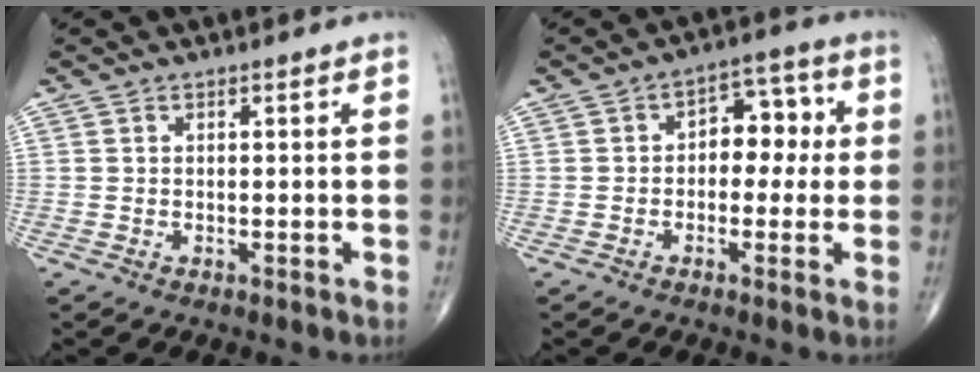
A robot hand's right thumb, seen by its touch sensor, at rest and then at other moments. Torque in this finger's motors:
{"motor_torque": [-0.10, 0.14, 0.15, 0.12, 0.01]}